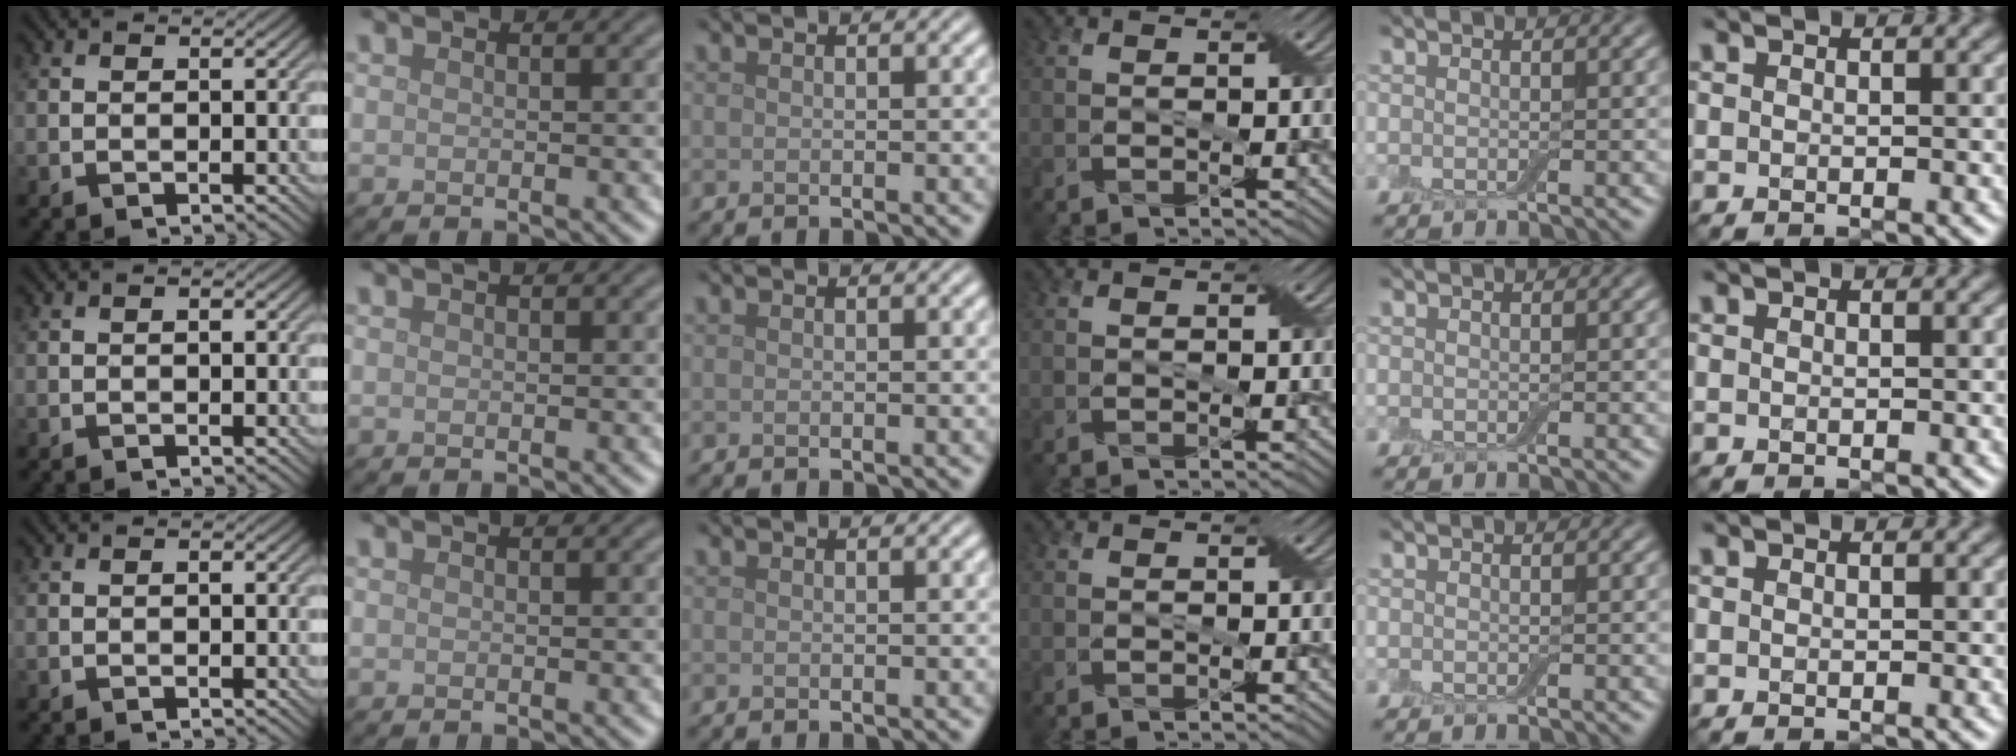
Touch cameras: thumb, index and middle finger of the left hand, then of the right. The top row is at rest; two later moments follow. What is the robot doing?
{"motion": "fold", "object": "bandage"}